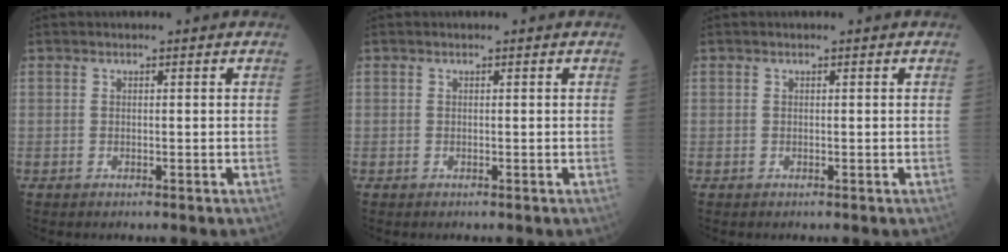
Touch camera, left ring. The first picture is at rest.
{"total": 0.0}
{"total": 0.0}